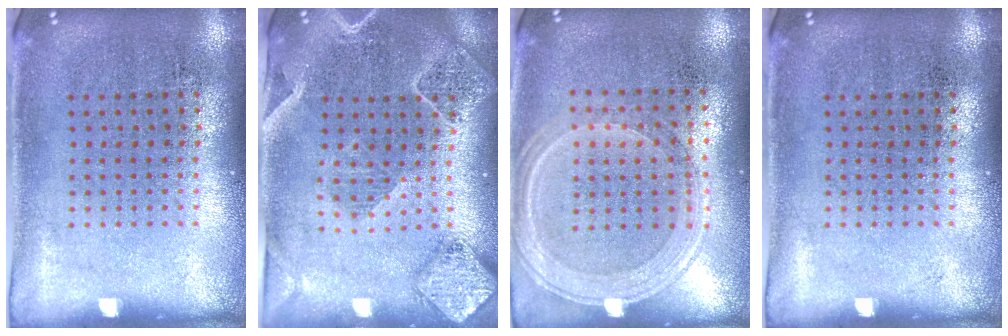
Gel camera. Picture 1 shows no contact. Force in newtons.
{"total": 2.3, "press": 2.1, "slide": 1.0}
{"total": 1.3, "press": 1.3, "slide": 0.3}
{"total": 0.0}